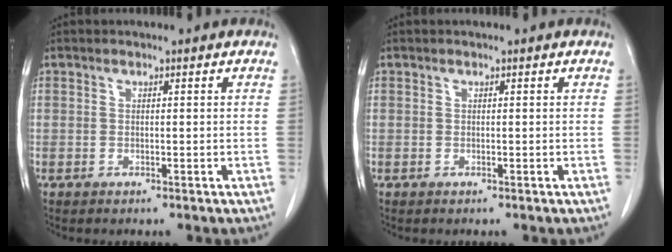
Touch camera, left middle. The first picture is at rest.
{"total": 0.0}